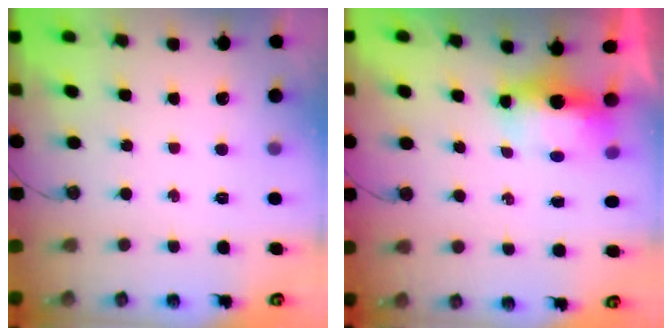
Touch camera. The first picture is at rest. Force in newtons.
{"total": 6.7, "press": 6.6, "slide": 1.0}